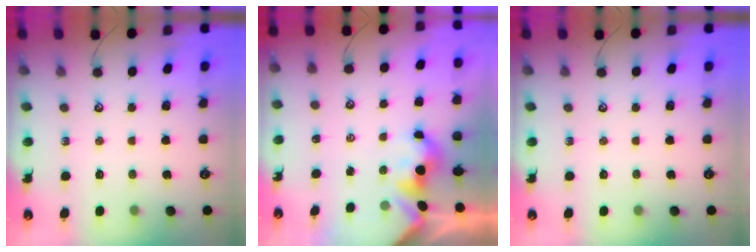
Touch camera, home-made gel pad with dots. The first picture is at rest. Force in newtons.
{"total": 1.6, "press": 1.5, "slide": 0.3}
{"total": 0.0}